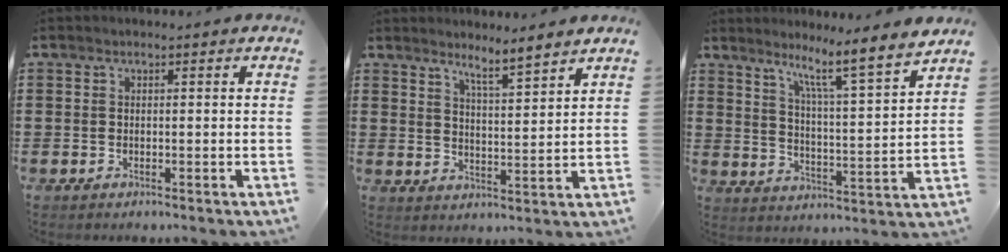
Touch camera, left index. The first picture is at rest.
{"total": 4.3, "force": [4.1, -0.5, 1.5], "torque": [-0.036, -0.025, 0.067]}
{"total": 7.4, "force": [6.0, -0.9, 4.2], "torque": [-0.080, -0.057, 0.087]}